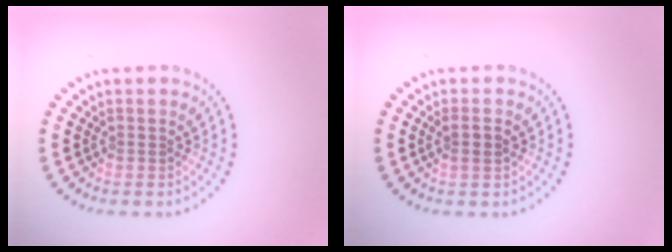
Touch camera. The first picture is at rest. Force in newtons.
{"total": 1.4, "press": 1.3, "slide": 0.4}